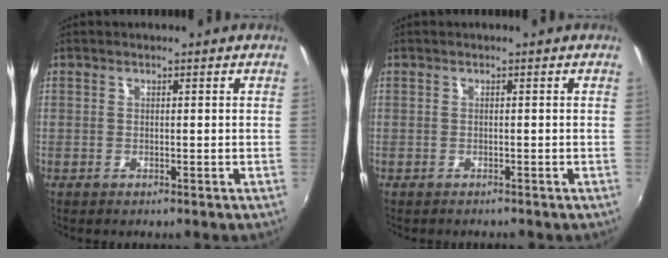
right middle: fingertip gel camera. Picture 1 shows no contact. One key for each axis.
{"total": 0.8, "fx": -0.8, "fy": 0.3, "fz": 0.1, "tx": -0.005, "ty": -0.003, "tz": -0.012}